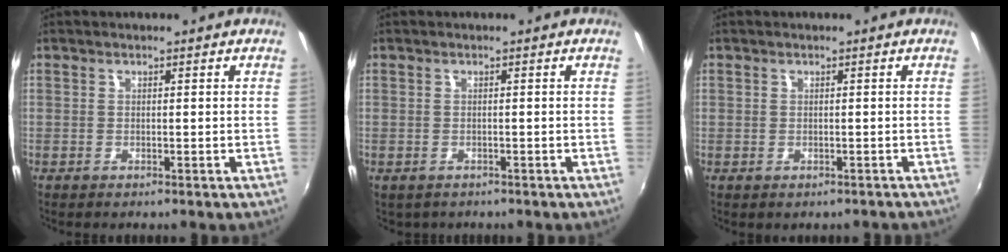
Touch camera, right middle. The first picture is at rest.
{"total": 1.3, "force": [-0.7, 1.0, 0.3], "torque": [-0.010, -0.004, -0.007]}
{"total": 2.0, "force": [-0.6, 1.9, 0.1], "torque": [0.008, 0.009, -0.001]}